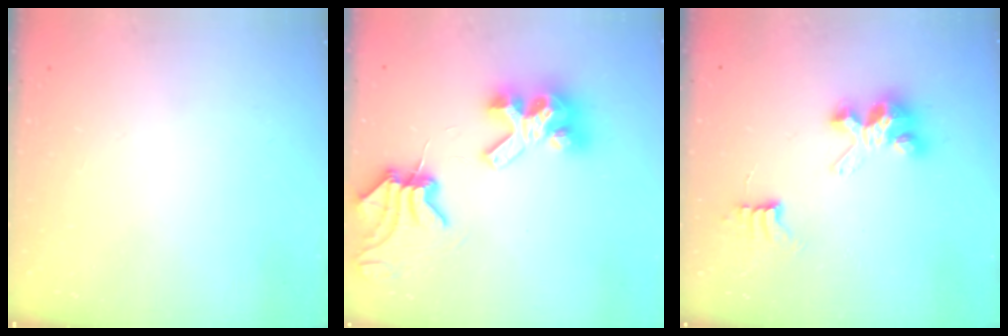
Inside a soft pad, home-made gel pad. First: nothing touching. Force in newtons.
{"total": 9.8, "press": 9.7, "slide": 1.2}
{"total": 7.9, "press": 7.9, "slide": 0.6}